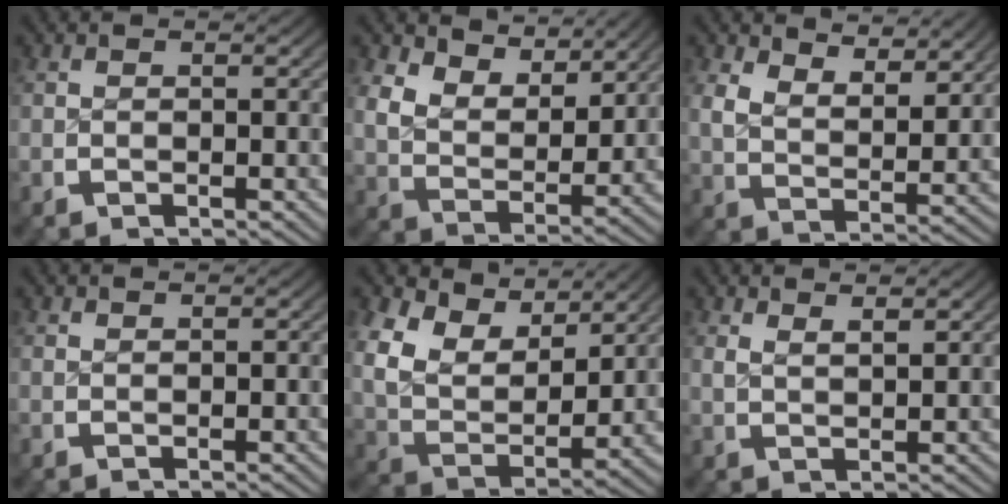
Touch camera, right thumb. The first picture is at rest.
{"total": 7.0, "force": [3.3, 4.3, 4.3], "torque": [-0.099, -0.023, 0.065]}
{"total": 4.7, "force": [3.0, 2.3, 2.8], "torque": [-0.053, -0.018, 0.064]}
{"total": 0.6, "force": [0.6, 0.0, 0.0], "torque": [0.003, -0.002, 0.014]}
{"total": 10.7, "force": [3.3, 7.2, 7.1], "torque": [-0.172, -0.028, 0.064]}
{"total": 2.1, "force": [1.9, 0.3, 1.0], "torque": [-0.016, -0.002, 0.043]}